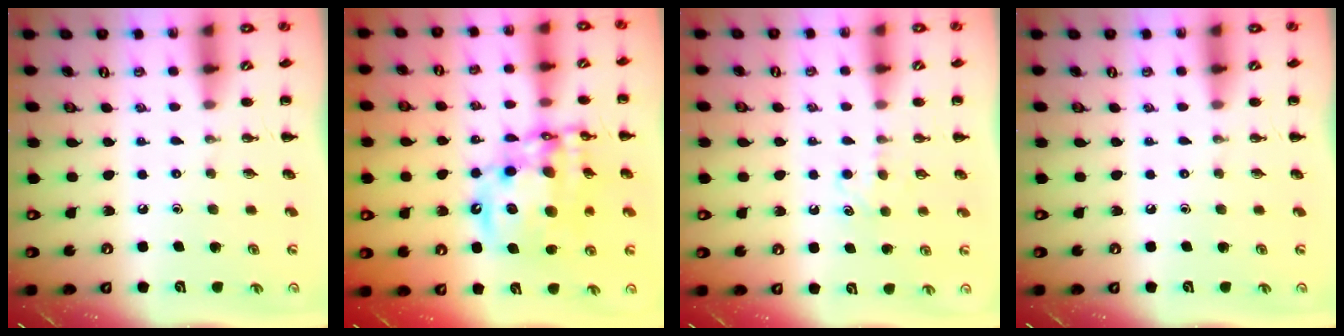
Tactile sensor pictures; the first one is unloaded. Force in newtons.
{"total": 18.3, "press": 17.7, "slide": 4.8}
{"total": 4.6, "press": 4.5, "slide": 1.2}
{"total": 0.0}